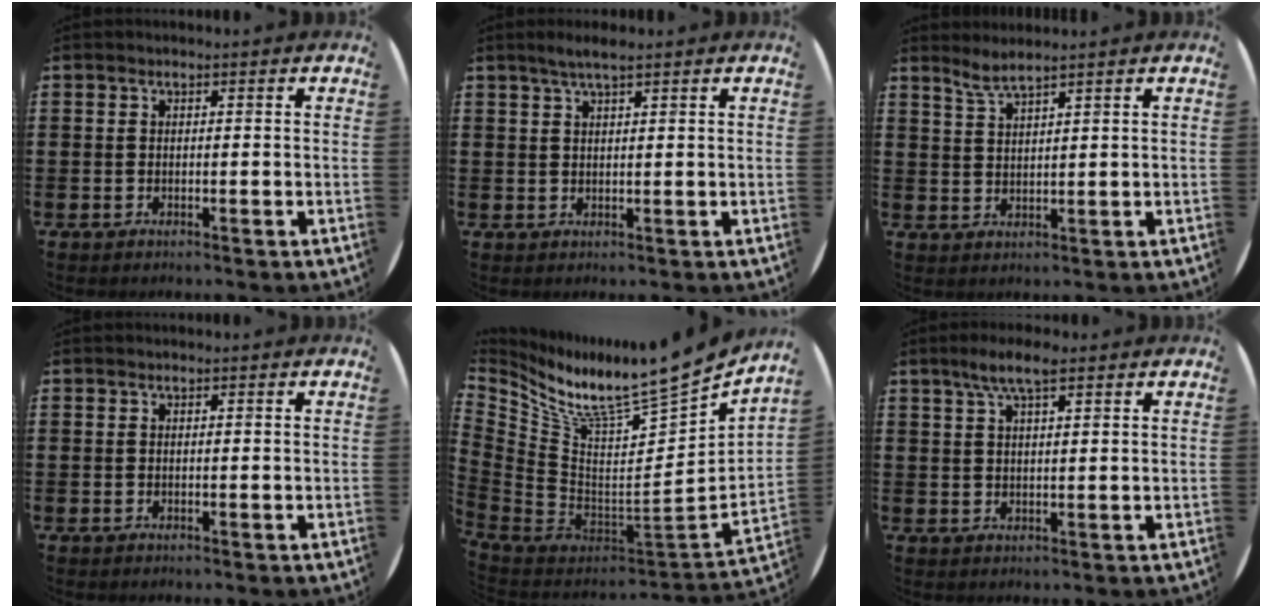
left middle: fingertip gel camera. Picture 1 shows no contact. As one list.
[{"total": 2.4, "force": [1.9, 0.2, 1.5], "torque": [-0.031, 0.004, 0.033]}, {"total": 2.9, "force": [2.7, -0.2, 1.1], "torque": [-0.026, -0.001, 0.049]}, {"total": 0.0}, {"total": 9.9, "force": [8.4, 1.2, 5.0], "torque": [-0.119, -0.094, 0.132]}, {"total": 5.0, "force": [3.2, 1.2, 3.6], "torque": [-0.068, 0.005, 0.054]}]